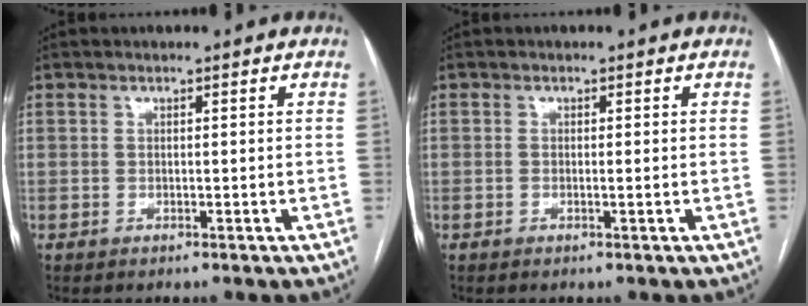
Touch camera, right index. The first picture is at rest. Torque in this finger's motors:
{"motor_torque": [-0.21, 0.32, -0.04, -0.01]}